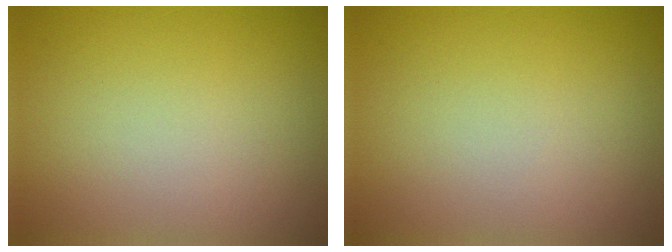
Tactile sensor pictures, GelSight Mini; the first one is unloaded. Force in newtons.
{"total": 0.0}